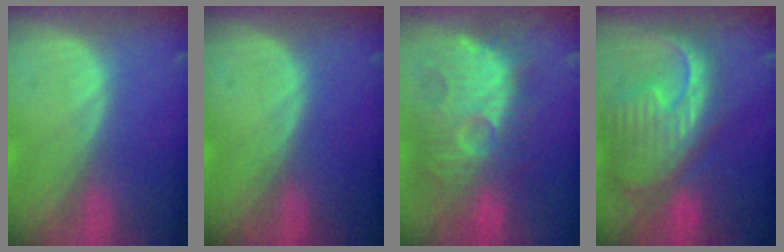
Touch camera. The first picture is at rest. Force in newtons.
{"total": 0.0}
{"total": 12.1, "press": 11.7, "slide": 2.9}
{"total": 12.6, "press": 10.8, "slide": 6.5}